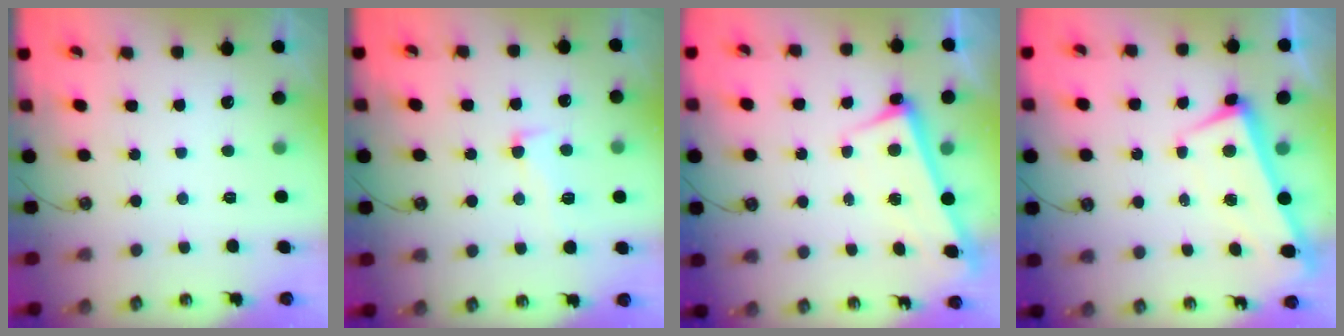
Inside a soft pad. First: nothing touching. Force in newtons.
{"total": 2.1, "press": 1.2, "slide": 1.8}
{"total": 2.9, "press": 2.8, "slide": 0.4}
{"total": 1.6, "press": 0.6, "slide": 1.4}